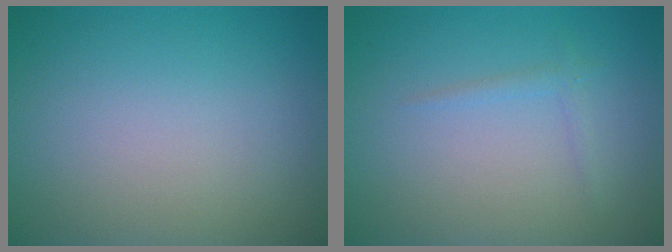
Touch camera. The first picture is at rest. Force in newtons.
{"total": 0.8, "press": 0.8, "slide": 0.0}